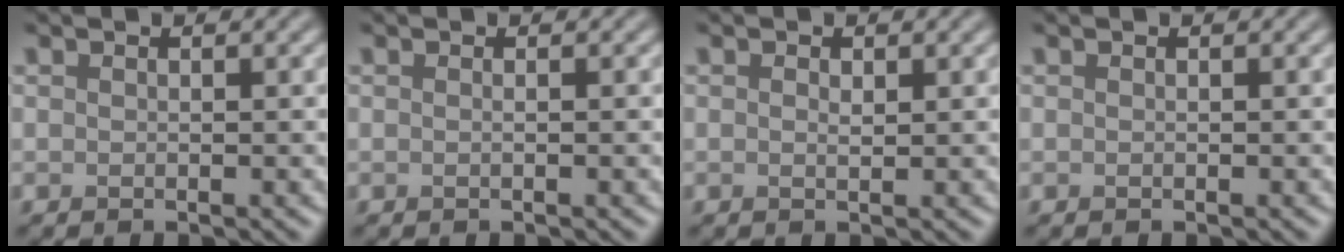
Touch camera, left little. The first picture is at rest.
{"total": 0.5, "force": [0.0, 0.1, 0.5], "torque": [-0.008, -0.003, -0.004]}
{"total": 0.7, "force": [0.2, 0.3, 0.6], "torque": [-0.010, -0.001, 0.003]}
{"total": 0.0}